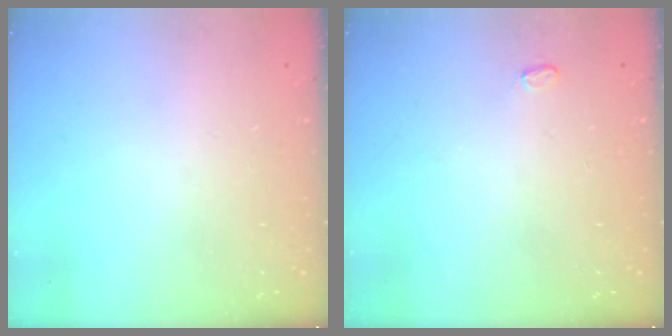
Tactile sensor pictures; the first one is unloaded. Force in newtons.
{"total": 2.8, "press": 2.8, "slide": 0.4}